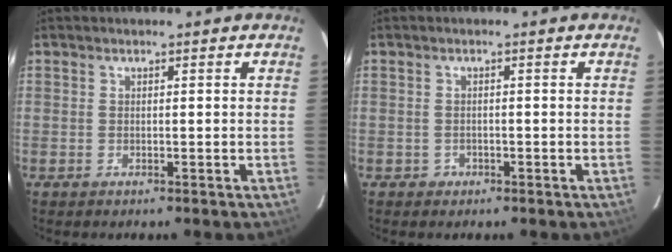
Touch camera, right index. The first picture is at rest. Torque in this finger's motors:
{"motor_torque": [-0.02, -0.01, 0.00, -0.04]}